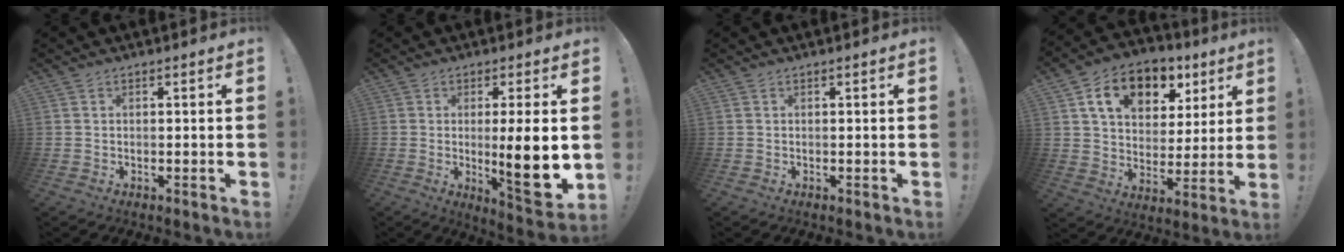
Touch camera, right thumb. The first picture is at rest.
{"total": 13.0, "force": [-0.5, 1.9, 12.8], "torque": [-0.180, -0.015, -0.006]}
{"total": 0.0}
{"total": 14.9, "force": [7.4, 10.1, 8.1], "torque": [-0.130, -0.026, 0.136]}